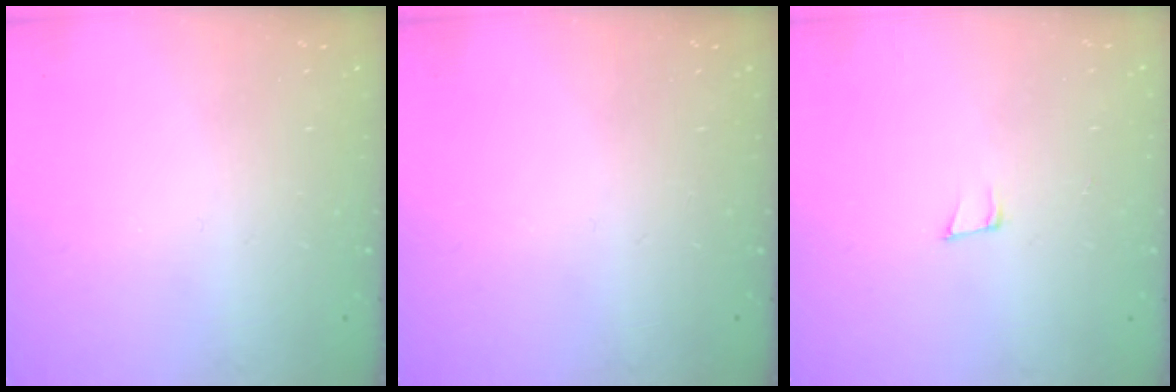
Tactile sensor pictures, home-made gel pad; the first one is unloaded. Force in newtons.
{"total": 0.0}
{"total": 6.7, "press": 5.8, "slide": 3.2}